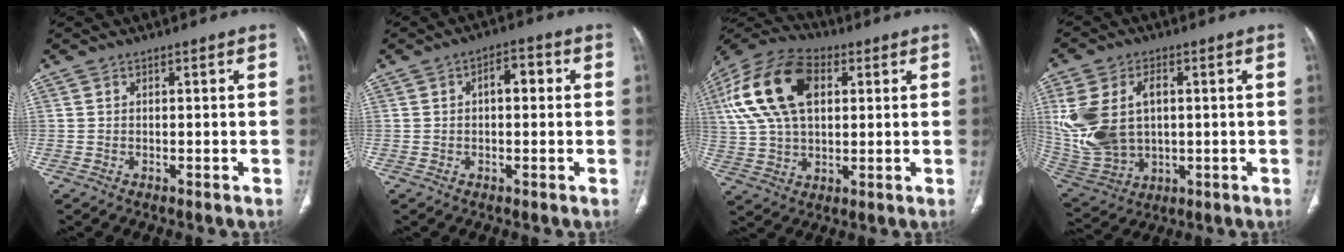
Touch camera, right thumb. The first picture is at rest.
{"total": 4.6, "force": [0.7, 2.4, 3.8], "torque": [-0.048, 0.016, 0.006]}
{"total": 18.7, "force": [4.8, 11.4, 14.0], "torque": [-0.262, 0.016, 0.079]}
{"total": 17.8, "force": [2.2, 12.1, 13.0], "torque": [-0.287, -0.001, 0.065]}